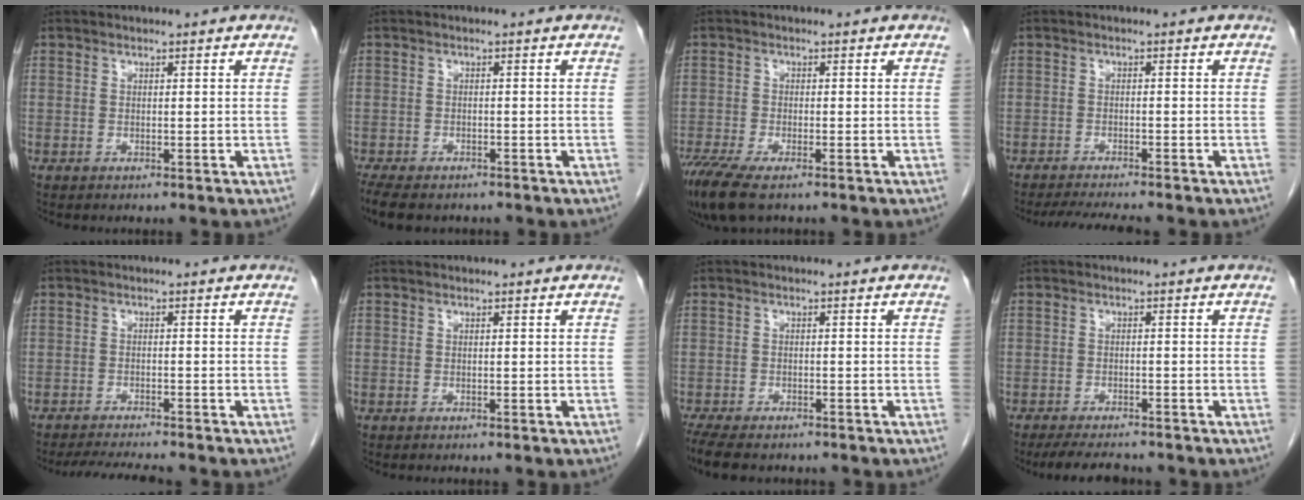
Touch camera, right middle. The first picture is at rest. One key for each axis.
{"total": 9.0, "fx": -7.1, "fy": 3.8, "fz": 4.2, "tx": -0.085, "ty": -0.010, "tz": -0.102}
{"total": 7.2, "fx": -5.1, "fy": 1.7, "fz": 4.7, "tx": -0.090, "ty": -0.019, "tz": -0.091}
{"total": 6.3, "fx": -5.6, "fy": 0.1, "fz": 2.8, "tx": -0.040, "ty": -0.014, "tz": -0.088}
{"total": 6.1, "fx": -5.6, "fy": 0.2, "fz": 2.5, "tx": -0.037, "ty": -0.014, "tz": -0.089}
{"total": 0.0}
{"total": 8.5, "fx": -6.8, "fy": 2.9, "fz": 4.1, "tx": -0.075, "ty": -0.013, "tz": -0.104}
{"total": 5.7, "fx": -5.1, "fy": 1.1, "fz": 2.3, "tx": -0.037, "ty": -0.013, "tz": -0.080}